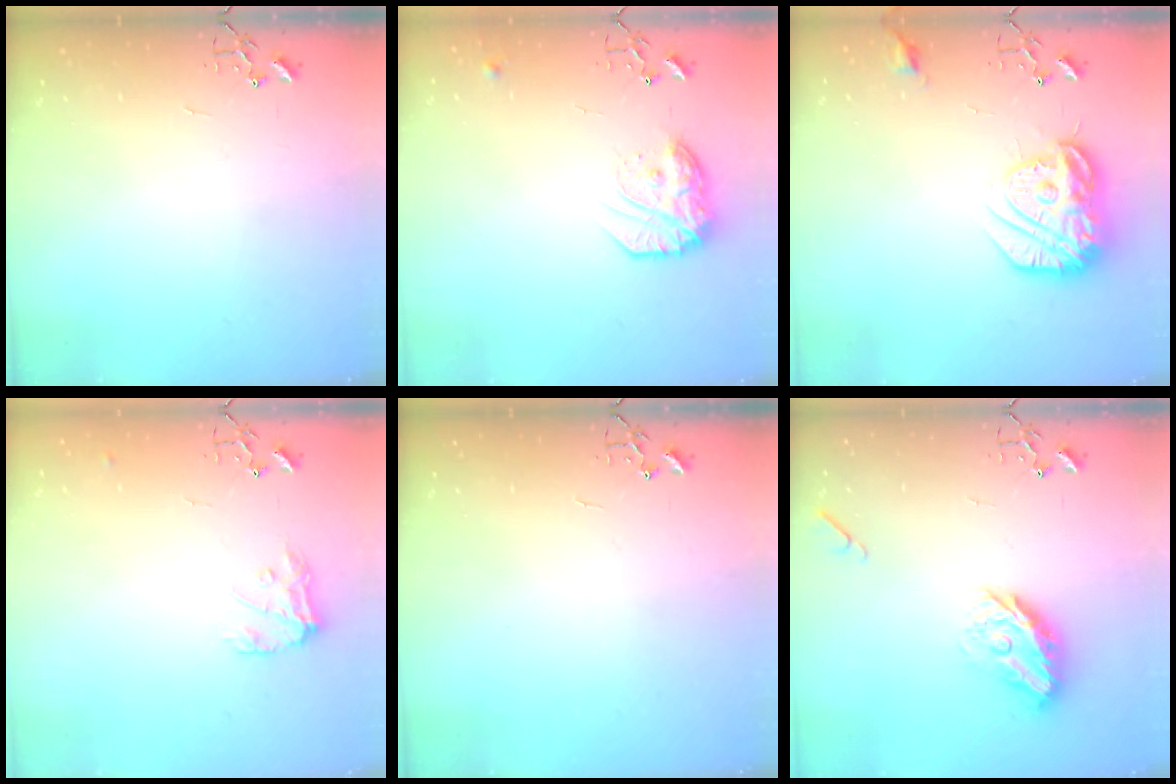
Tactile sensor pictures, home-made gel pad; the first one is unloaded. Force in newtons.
{"total": 15.0, "press": 15.0, "slide": 1.2}
{"total": 18.0, "press": 17.9, "slide": 1.6}
{"total": 9.8, "press": 9.8, "slide": 0.6}
{"total": 0.0}
{"total": 12.2, "press": 12.2, "slide": 0.7}